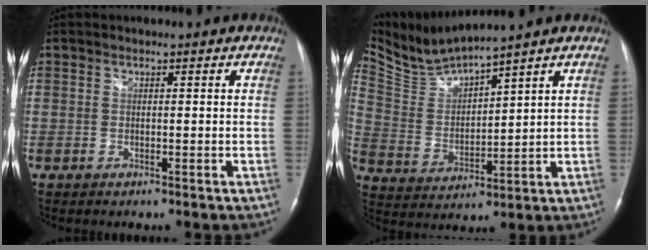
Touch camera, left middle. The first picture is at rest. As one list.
[{"total": 7.7, "force": [7.5, -0.8, 1.7], "torque": [-0.060, -0.004, 0.166]}]